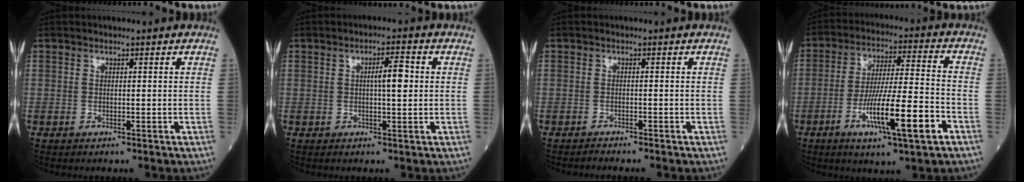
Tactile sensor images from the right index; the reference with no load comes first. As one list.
[{"total": 4.0, "force": [0.5, 0.7, 3.9], "torque": [-0.062, 0.005, 0.005]}, {"total": 1.3, "force": [-1.3, -0.2, 0.3], "torque": [-0.001, 0.002, -0.019]}, {"total": 13.8, "force": [-5.6, 0.9, 12.6], "torque": [-0.226, -0.011, -0.094]}]